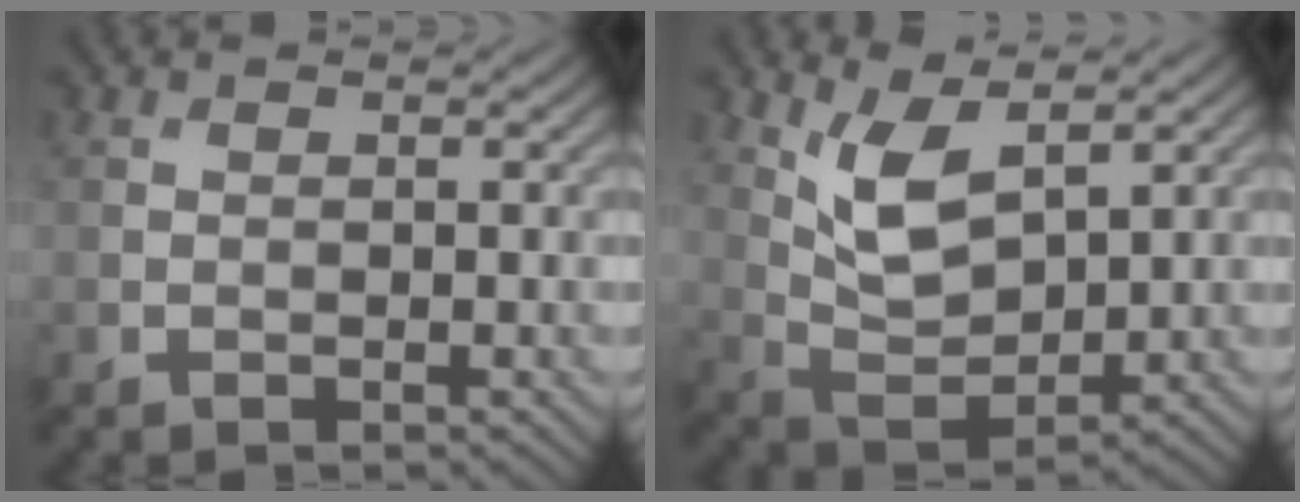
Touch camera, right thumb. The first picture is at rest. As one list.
[{"total": 6.9, "force": [3.7, 2.9, 5.0], "torque": [-0.113, -0.007, 0.079]}]